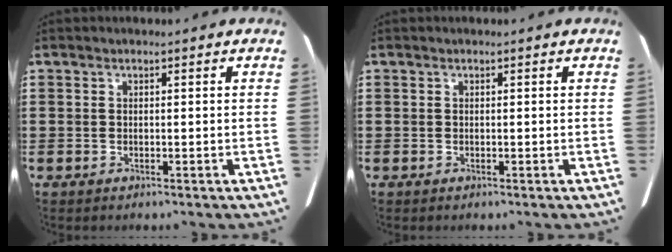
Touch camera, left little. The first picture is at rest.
{"total": 0.0}